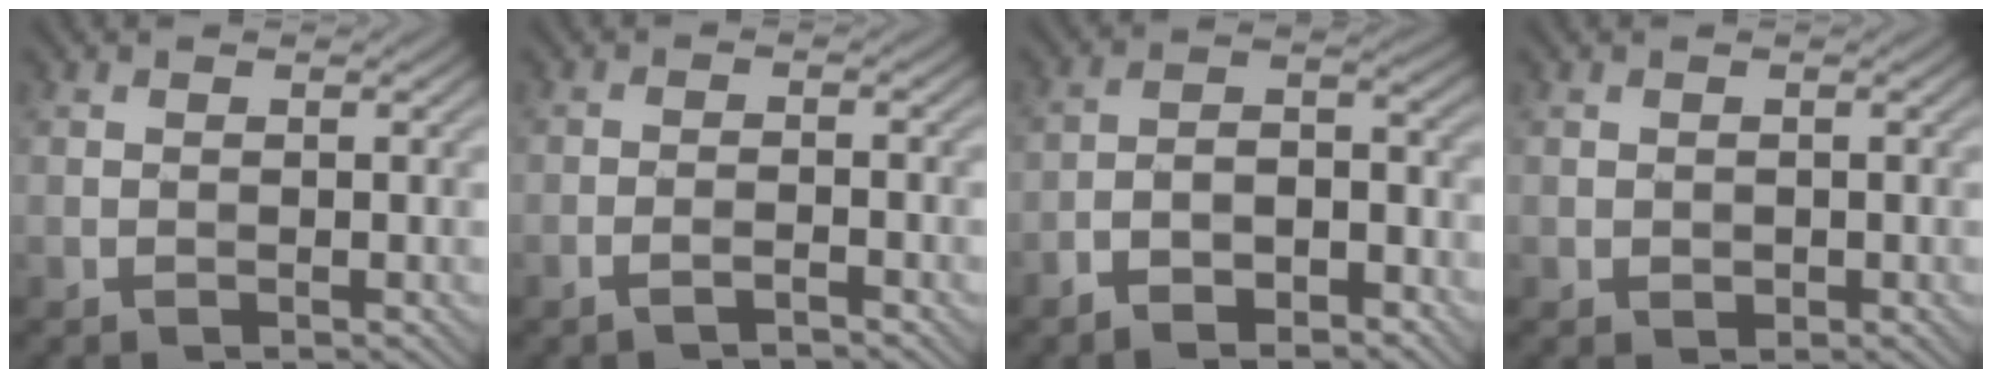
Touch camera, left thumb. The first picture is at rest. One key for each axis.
{"total": 2.0, "fx": -1.5, "fy": 0.3, "fz": 1.2, "tx": -0.024, "ty": 0.004, "tz": -0.032}
{"total": 6.9, "fx": -4.7, "fy": 2.9, "fz": 4.2, "tx": -0.067, "ty": 0.001, "tz": -0.090}
{"total": 0.7, "fx": 0.0, "fy": 0.7, "fz": 0.3, "tx": -0.006, "ty": -0.006, "tz": 0.001}